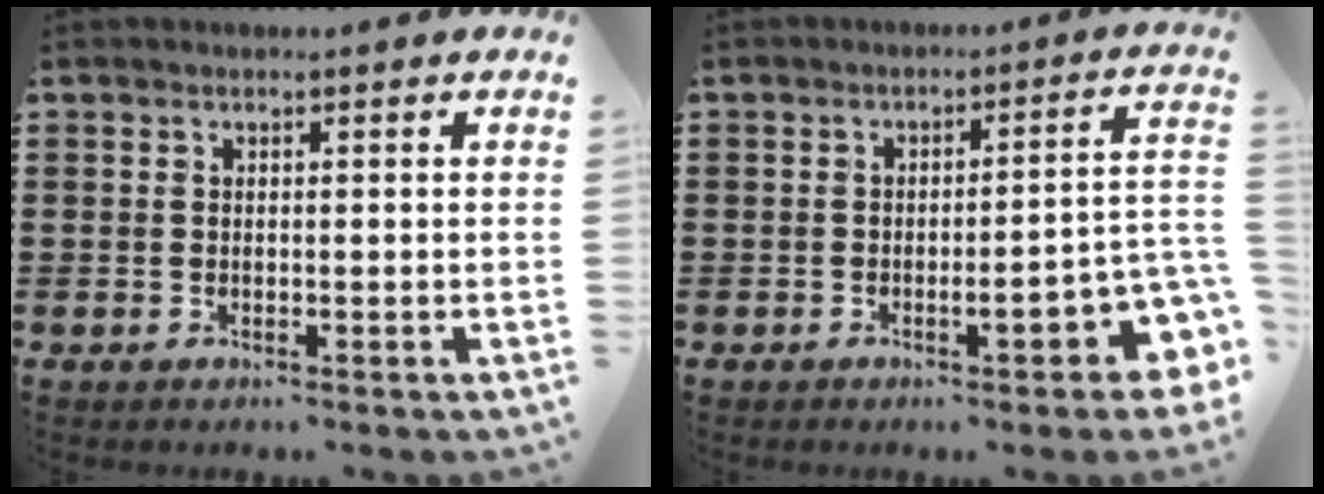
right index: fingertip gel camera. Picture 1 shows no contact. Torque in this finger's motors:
{"motor_torque": [0.40, -0.07, 0.22, 0.06]}